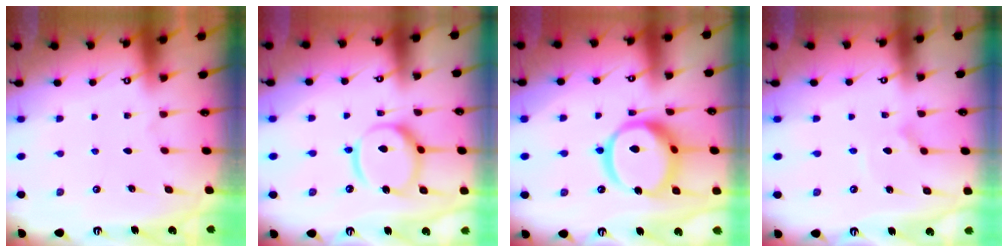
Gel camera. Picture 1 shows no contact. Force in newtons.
{"total": 14.2, "press": 14.1, "slide": 1.8}
{"total": 17.7, "press": 17.6, "slide": 1.9}
{"total": 2.6, "press": 2.6, "slide": 0.1}